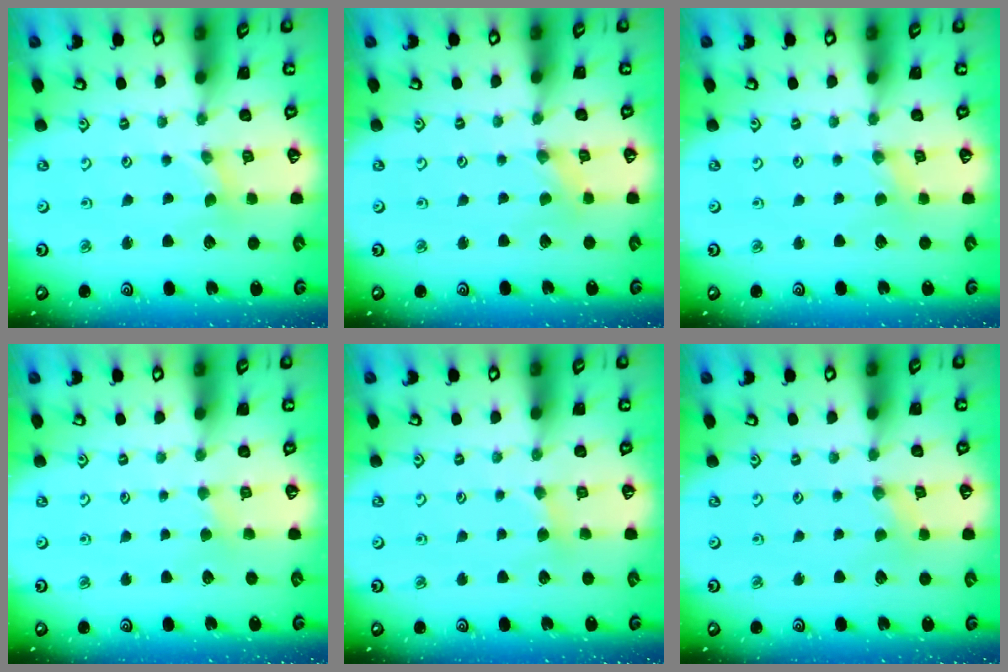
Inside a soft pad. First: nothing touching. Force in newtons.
{"total": 0.0}
{"total": 0.9, "press": 0.9, "slide": 0.2}
{"total": 2.0, "press": 1.9, "slide": 0.4}
{"total": 1.8, "press": 1.8, "slide": 0.3}
{"total": 1.5, "press": 1.5, "slide": 0.3}